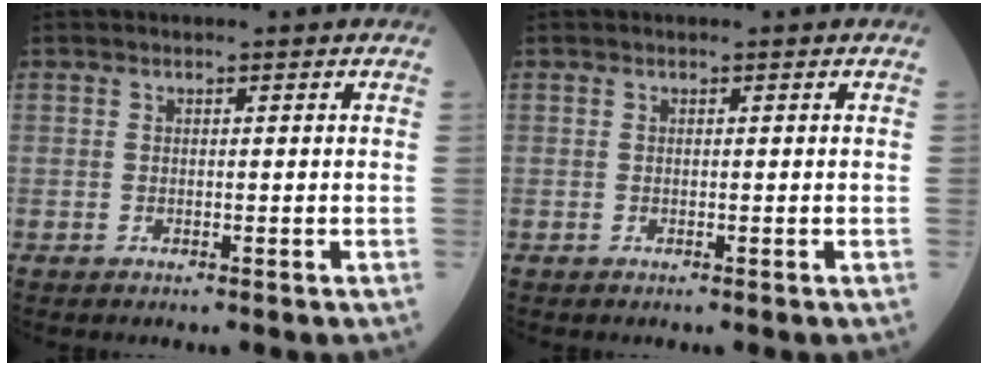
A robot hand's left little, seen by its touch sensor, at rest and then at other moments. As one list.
[{"total": 0.0}]